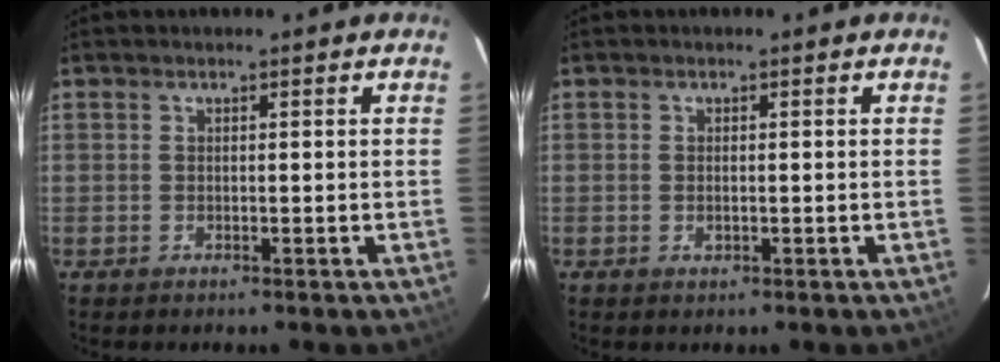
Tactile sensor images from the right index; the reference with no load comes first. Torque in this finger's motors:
{"motor_torque": [0.21, 0.16, -0.01, 0.02]}